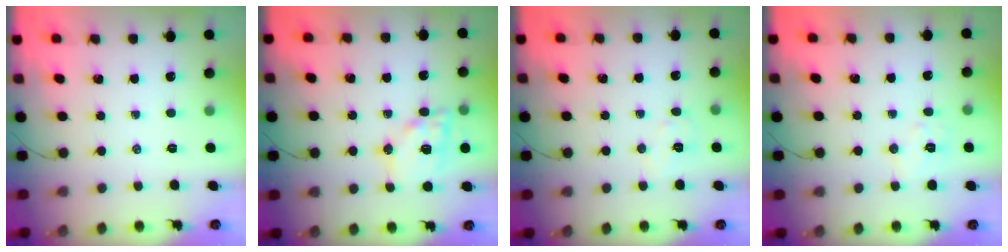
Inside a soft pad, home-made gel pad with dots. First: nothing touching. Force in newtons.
{"total": 13.6, "press": 13.3, "slide": 2.6}
{"total": 4.0, "press": 3.9, "slide": 0.9}
{"total": 6.1, "press": 6.1, "slide": 0.8}